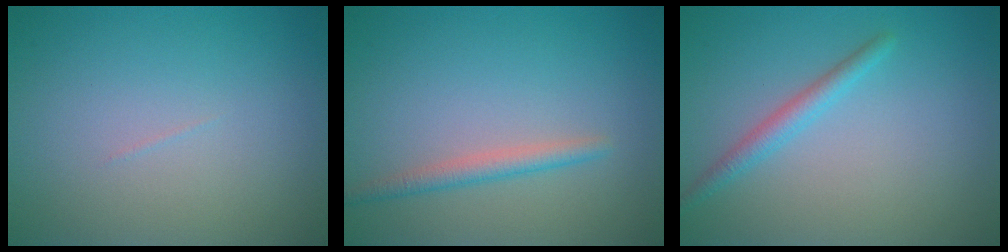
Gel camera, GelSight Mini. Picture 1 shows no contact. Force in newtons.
{"total": 1.9, "press": 1.9, "slide": 0.0}
{"total": 1.9, "press": 1.9, "slide": 0.2}